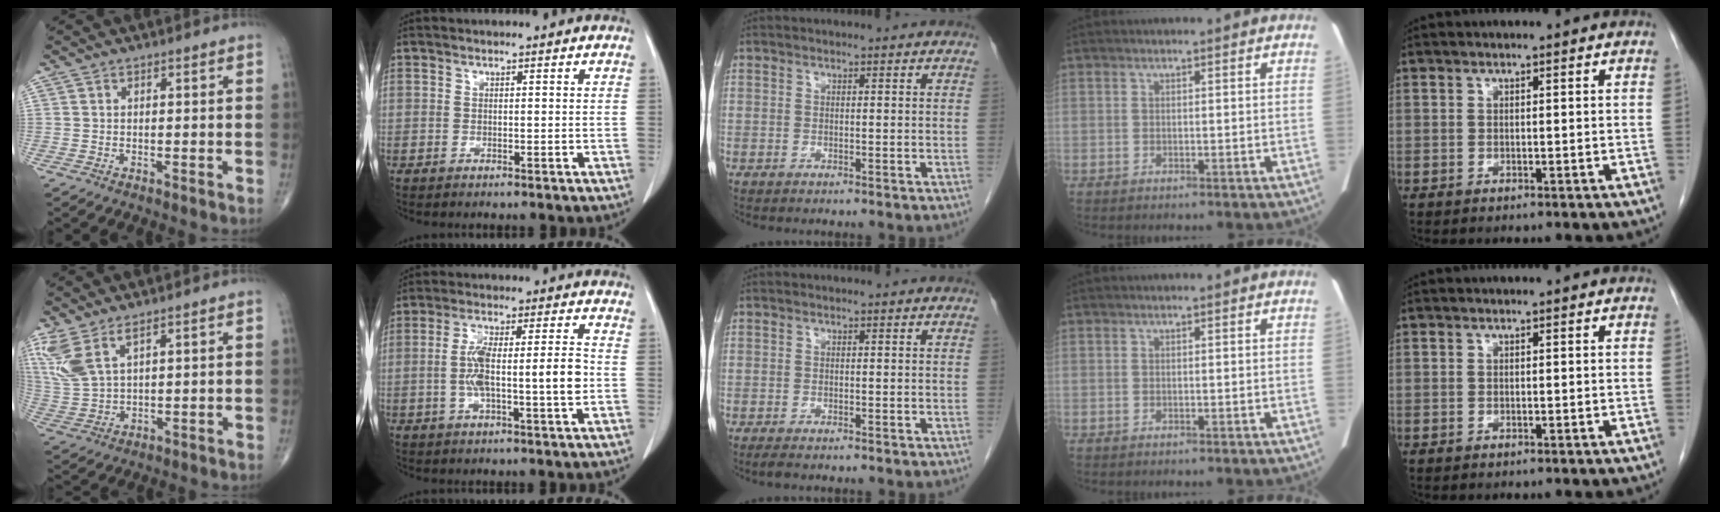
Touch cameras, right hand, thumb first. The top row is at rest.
{"thumb": {"total": 8.5, "force": [5.1, 3.0, 6.1], "torque": [-0.151, -0.015, 0.120]}, "index": {"total": 9.6, "force": [-1.1, 1.2, 9.5], "torque": [-0.173, 0.017, -0.022]}, "middle": {"total": 1.0, "force": [-0.8, 0.2, 0.6], "torque": [-0.016, -0.004, -0.014]}}